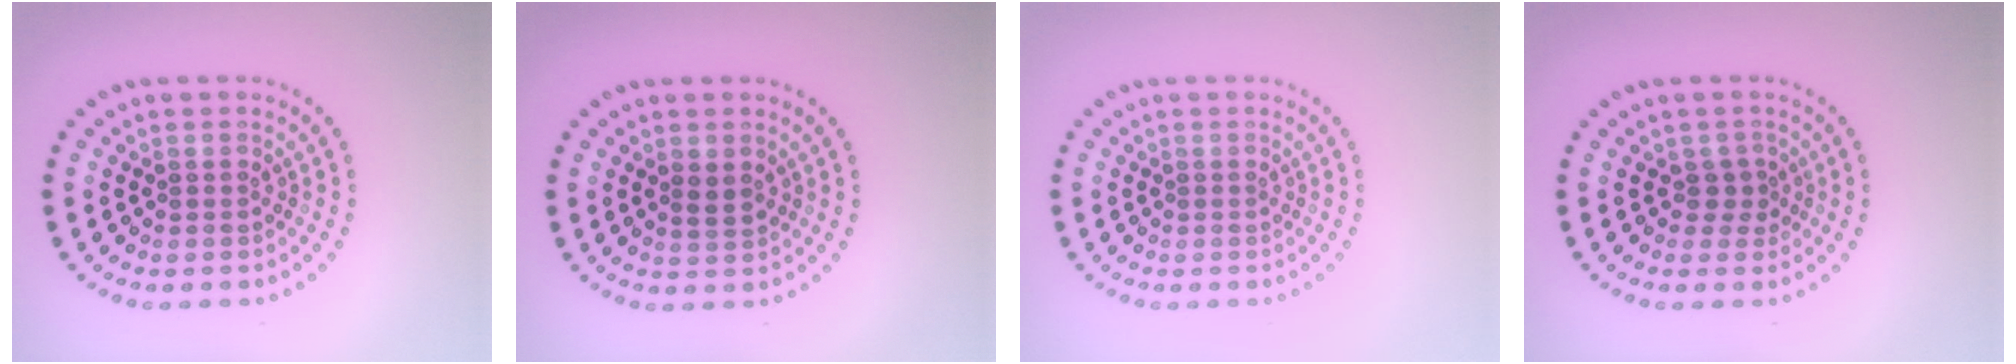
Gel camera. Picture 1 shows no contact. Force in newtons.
{"total": 1.4, "press": 1.3, "slide": 0.4}
{"total": 0.0}
{"total": 1.7, "press": 1.1, "slide": 1.3}